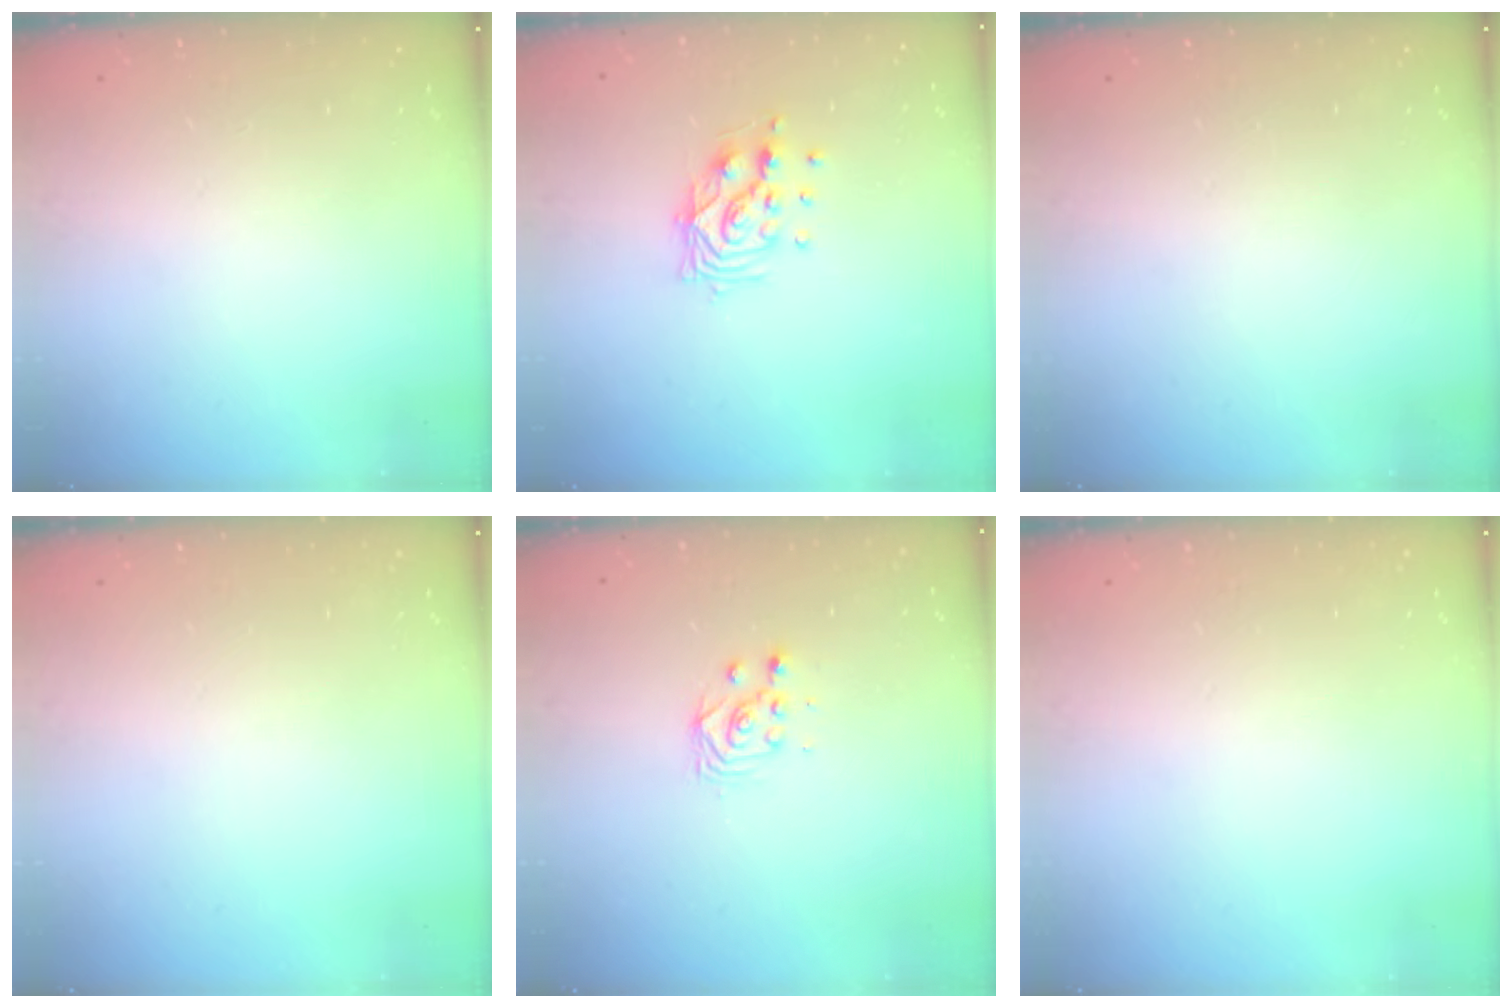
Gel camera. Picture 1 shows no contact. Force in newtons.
{"total": 10.6, "press": 10.5, "slide": 0.8}
{"total": 0.0}
{"total": 0.0}
{"total": 3.0, "press": 3.0, "slide": 0.2}
{"total": 0.0}